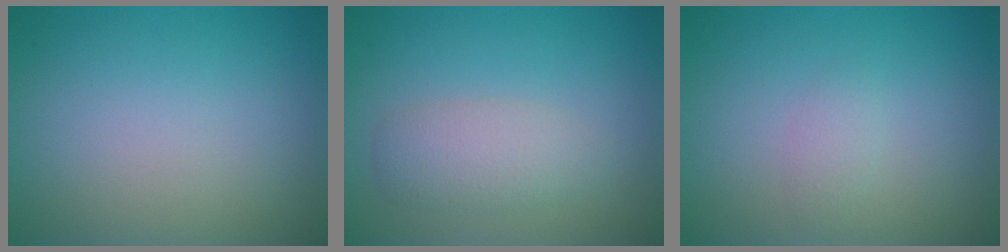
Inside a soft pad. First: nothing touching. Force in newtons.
{"total": 2.8, "press": 2.8, "slide": 0.2}
{"total": 1.0, "press": 1.0, "slide": 0.1}